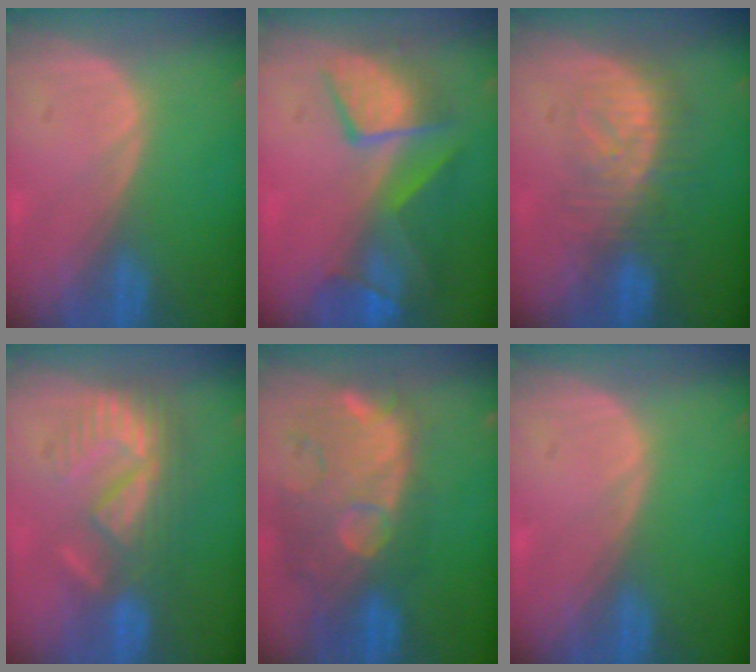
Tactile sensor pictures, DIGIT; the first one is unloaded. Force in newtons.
{"total": 9.8, "press": 8.5, "slide": 4.8}
{"total": 8.1, "press": 7.5, "slide": 3.2}
{"total": 9.2, "press": 8.0, "slide": 4.5}
{"total": 12.5, "press": 11.2, "slide": 5.4}
{"total": 0.0}